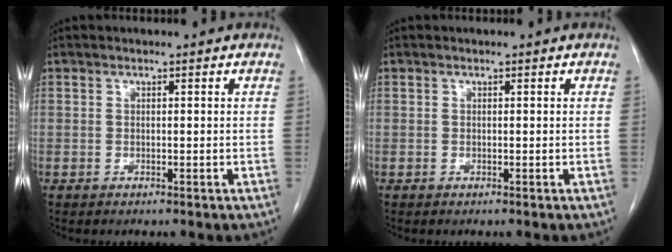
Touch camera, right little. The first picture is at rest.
{"total": 0.0}